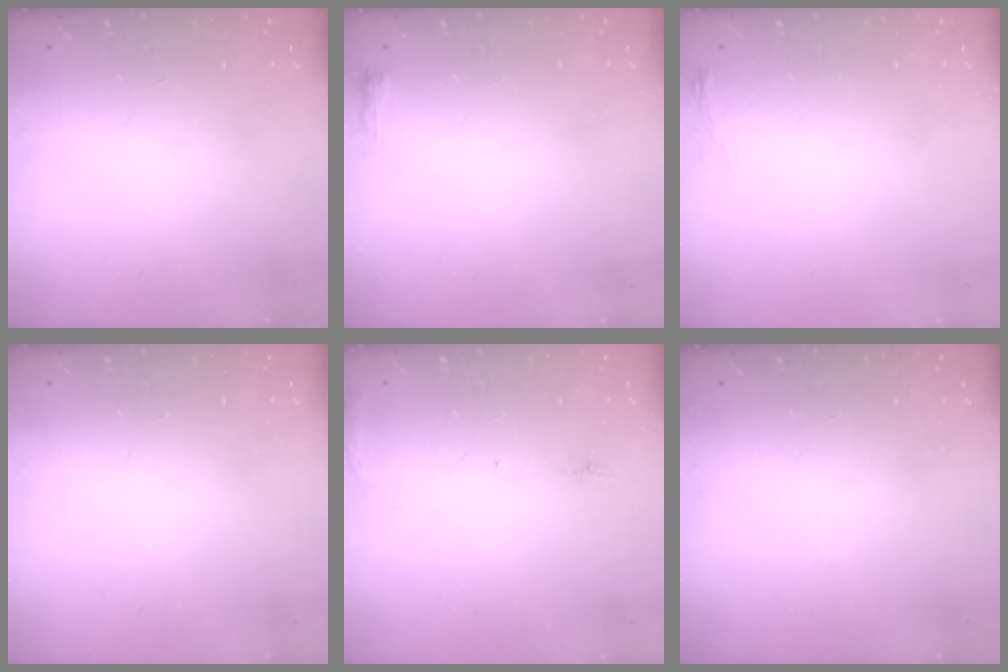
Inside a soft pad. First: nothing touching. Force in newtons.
{"total": 9.8, "press": 2.8, "slide": 9.4}
{"total": 3.4, "press": 3.4, "slide": 0.5}
{"total": 0.0}
{"total": 5.7, "press": 5.7, "slide": 0.6}
{"total": 0.0}